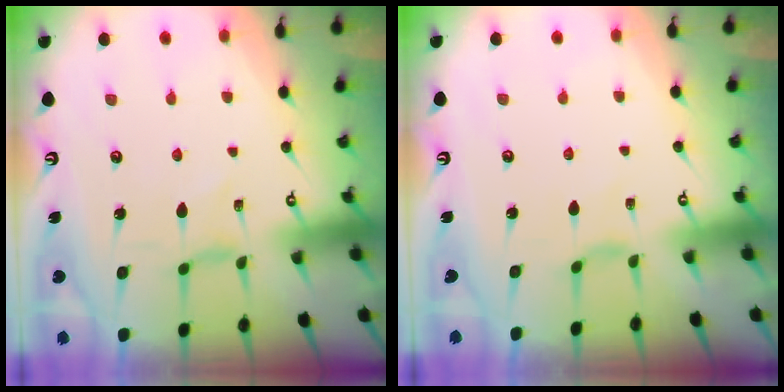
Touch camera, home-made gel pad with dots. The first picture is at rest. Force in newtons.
{"total": 1.5, "press": 1.4, "slide": 0.4}